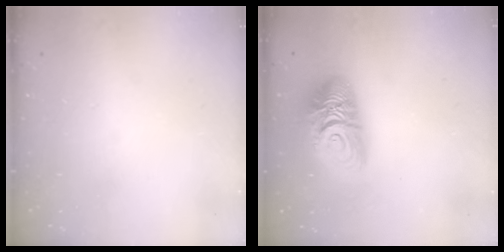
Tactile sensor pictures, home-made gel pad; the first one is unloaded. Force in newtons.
{"total": 14.8, "press": 14.7, "slide": 1.5}